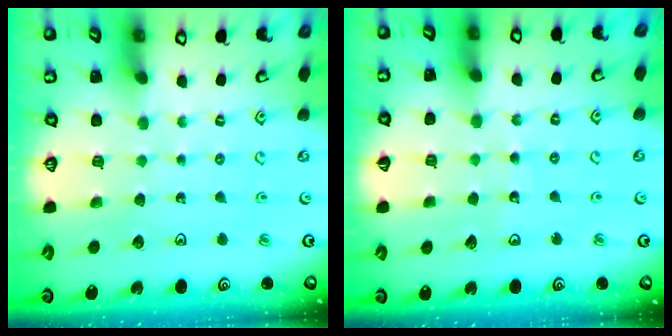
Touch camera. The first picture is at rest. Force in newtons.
{"total": 5.1, "press": 5.1, "slide": 0.7}